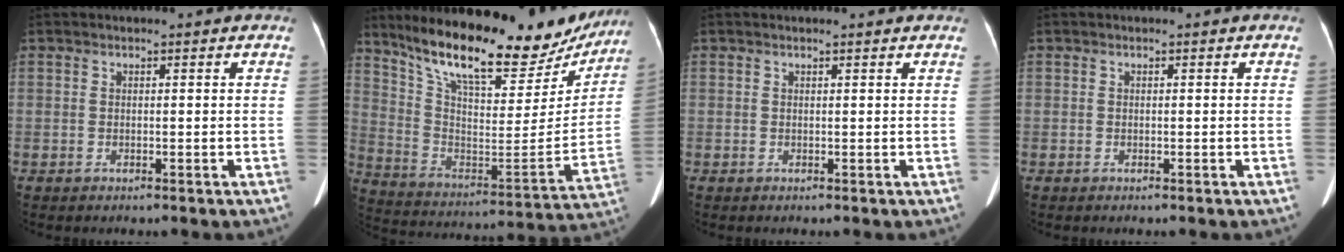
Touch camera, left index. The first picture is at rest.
{"total": 27.4, "force": [22.1, 8.0, 14.0], "torque": [-0.228, -0.013, 0.328]}
{"total": 1.5, "force": [1.4, 0.4, 0.4], "torque": [-0.011, 0.019, 0.015]}
{"total": 0.0}